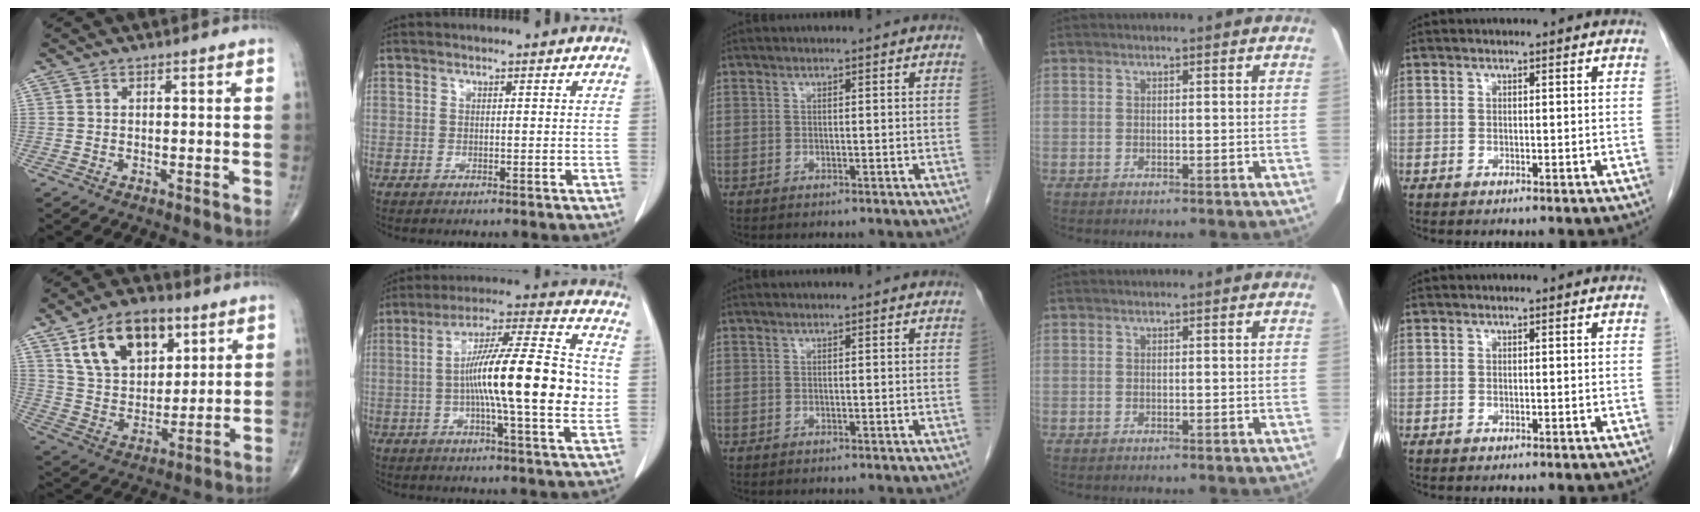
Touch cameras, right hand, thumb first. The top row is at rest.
{"thumb": {"total": 17.3, "force": [8.3, 10.5, 11.0], "torque": [-0.146, -0.029, 0.154]}, "index": {"total": 19.3, "force": [-0.6, 1.2, 19.3], "torque": [-0.311, 0.006, -0.020]}}